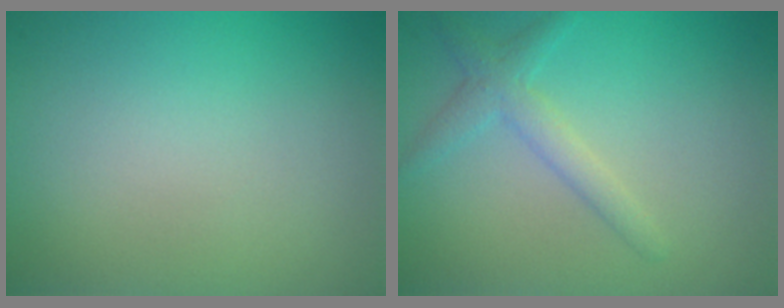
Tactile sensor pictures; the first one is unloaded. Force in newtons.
{"total": 2.3, "press": 2.3, "slide": 0.1}